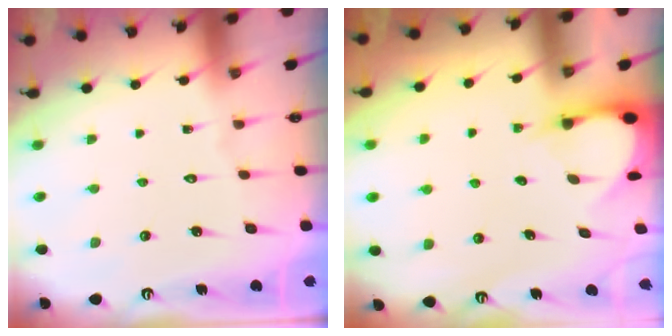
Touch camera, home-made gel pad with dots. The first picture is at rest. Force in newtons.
{"total": 3.4, "press": 3.4, "slide": 0.3}